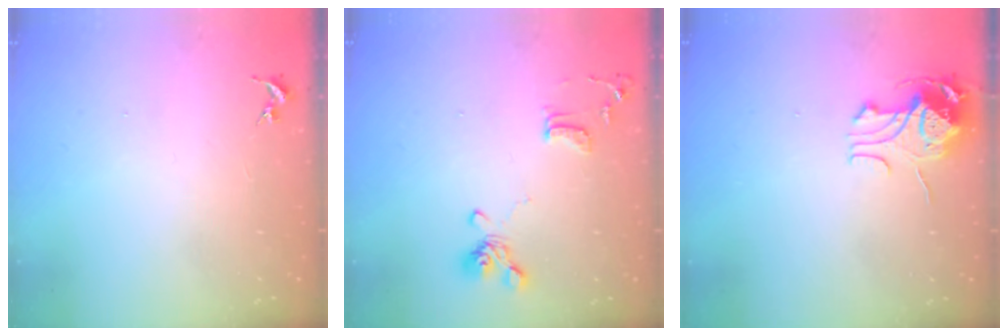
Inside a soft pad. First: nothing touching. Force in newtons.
{"total": 12.3, "press": 12.2, "slide": 1.8}
{"total": 10.6, "press": 10.6, "slide": 0.9}